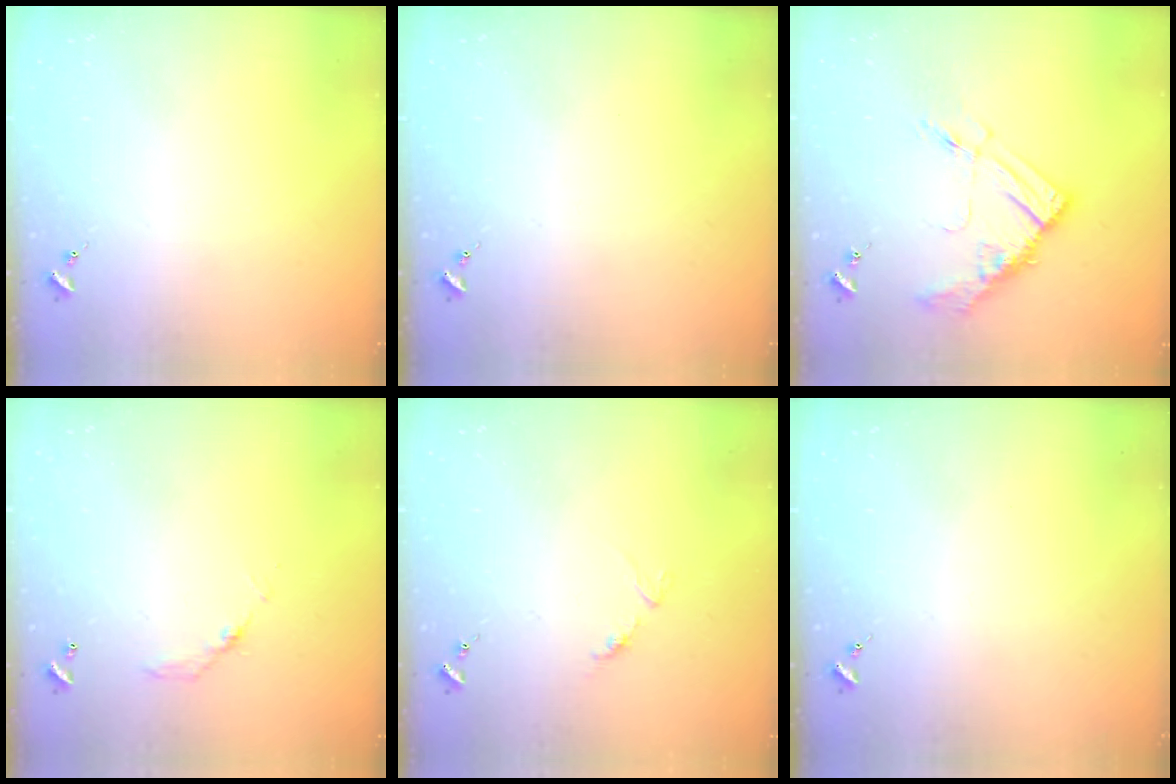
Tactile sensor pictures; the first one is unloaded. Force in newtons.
{"total": 0.0}
{"total": 12.4, "press": 12.4, "slide": 0.9}
{"total": 5.0, "press": 5.0, "slide": 0.3}
{"total": 3.2, "press": 3.2, "slide": 0.4}
{"total": 0.0}